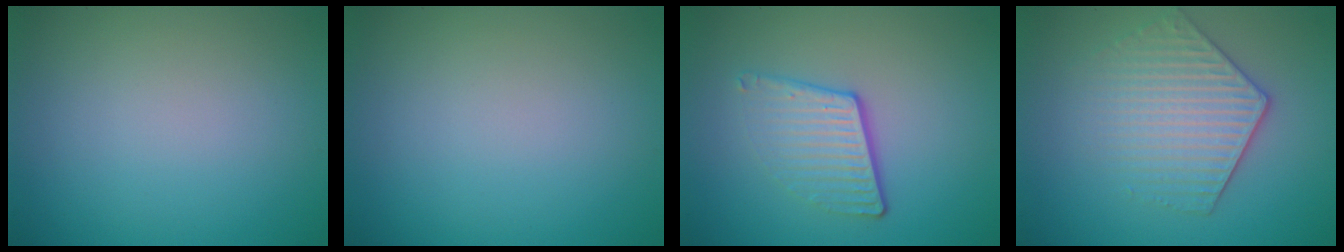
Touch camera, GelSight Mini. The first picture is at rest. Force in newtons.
{"total": 0.0}
{"total": 4.0, "press": 2.7, "slide": 3.0}
{"total": 4.3, "press": 3.7, "slide": 2.2}